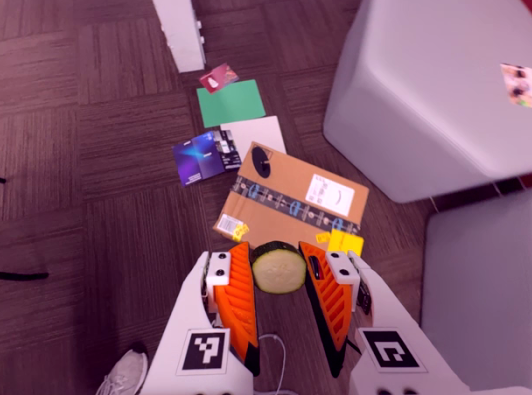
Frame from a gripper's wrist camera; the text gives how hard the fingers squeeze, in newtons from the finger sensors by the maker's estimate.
{"total": 10.1, "left": 9.9, "right": 10.3}